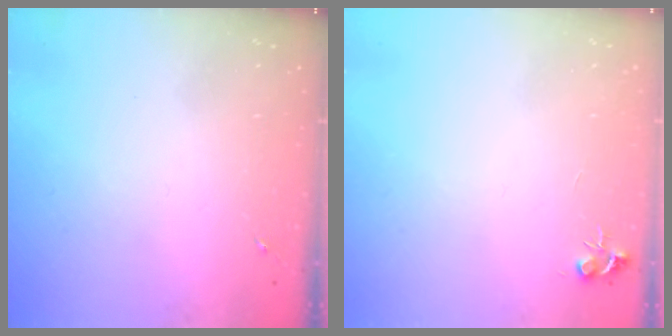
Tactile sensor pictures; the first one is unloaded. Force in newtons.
{"total": 4.7, "press": 4.7, "slide": 0.6}